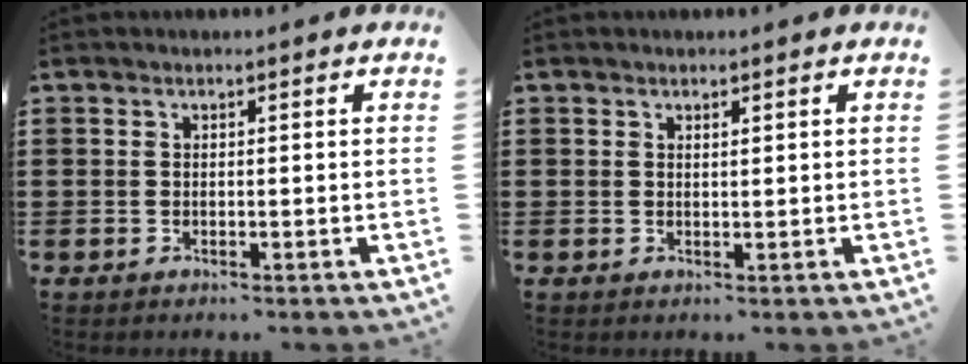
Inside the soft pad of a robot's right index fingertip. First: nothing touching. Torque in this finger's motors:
{"motor_torque": [-0.11, 0.42, 0.05, -0.01]}